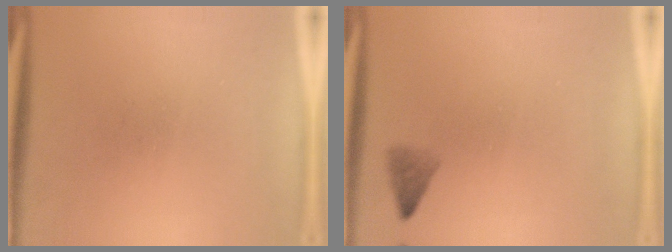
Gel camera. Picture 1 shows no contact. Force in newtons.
{"total": 1.6}